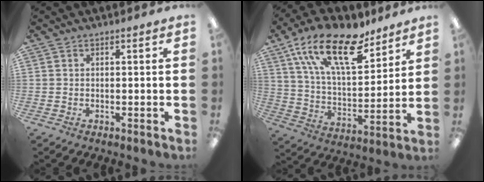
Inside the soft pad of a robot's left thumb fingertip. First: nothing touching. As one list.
[{"total": 21.6, "force": [13.8, 9.1, 13.8], "torque": [-0.257, -0.069, 0.242]}]